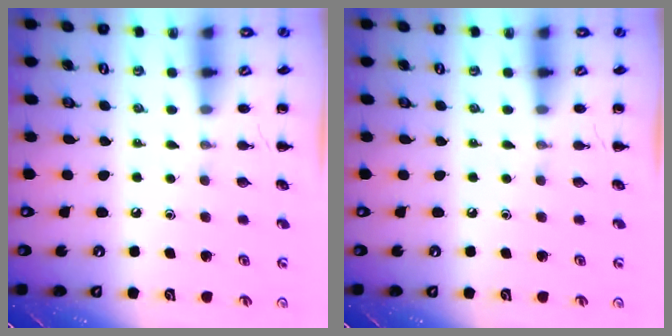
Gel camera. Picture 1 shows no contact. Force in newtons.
{"total": 0.0}